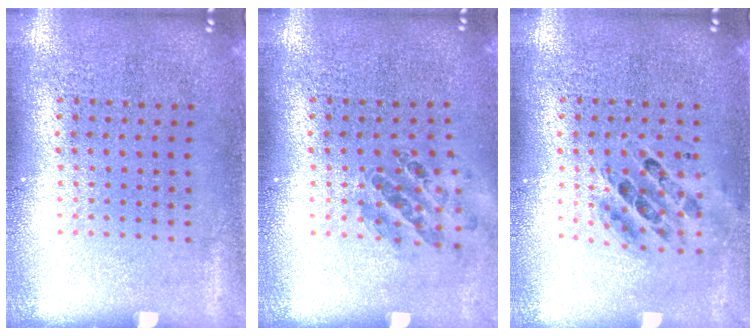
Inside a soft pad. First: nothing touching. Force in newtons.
{"total": 0.8, "press": 0.8, "slide": 0.1}
{"total": 0.8, "press": 0.8, "slide": 0.0}